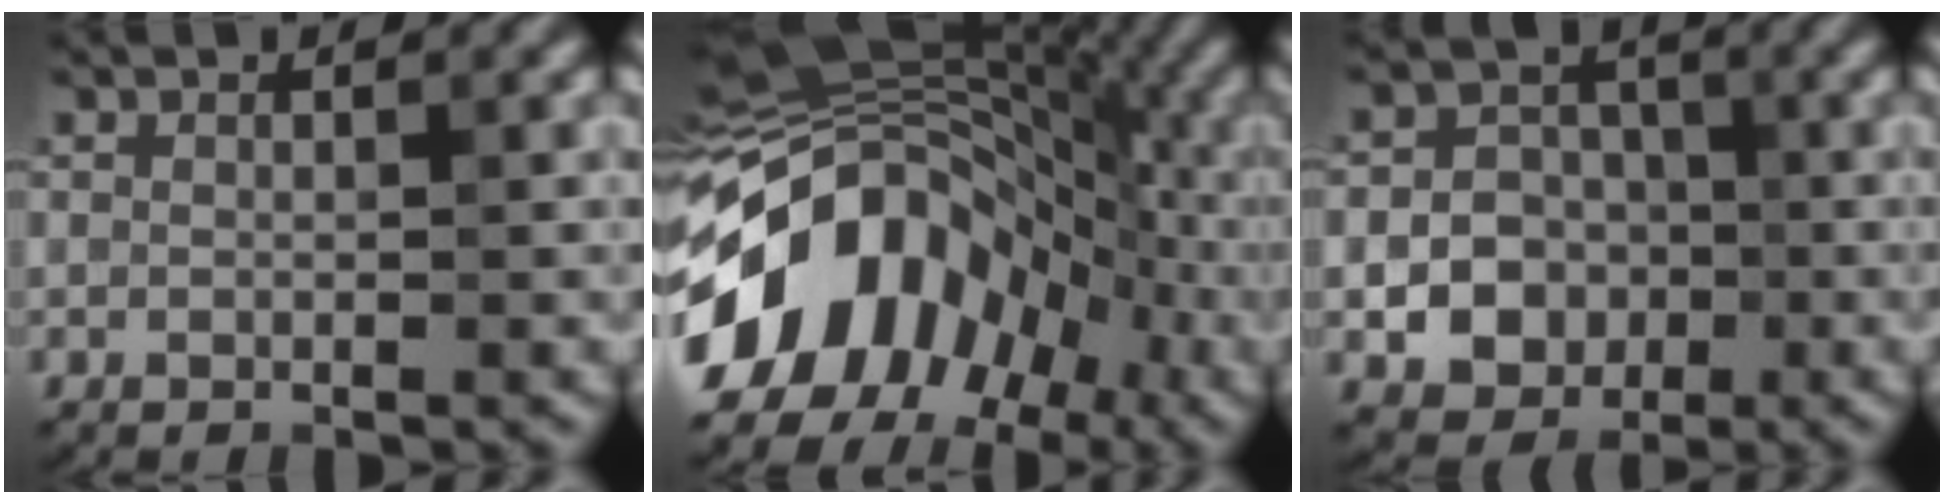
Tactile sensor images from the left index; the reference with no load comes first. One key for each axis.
{"total": 15.2, "fx": -3.8, "fy": 10.6, "fz": 10.2, "tx": -0.173, "ty": 0.015, "tz": -0.076}
{"total": 6.6, "fx": -1.6, "fy": 5.8, "fz": 2.7, "tx": -0.031, "ty": 0.010, "tz": -0.046}